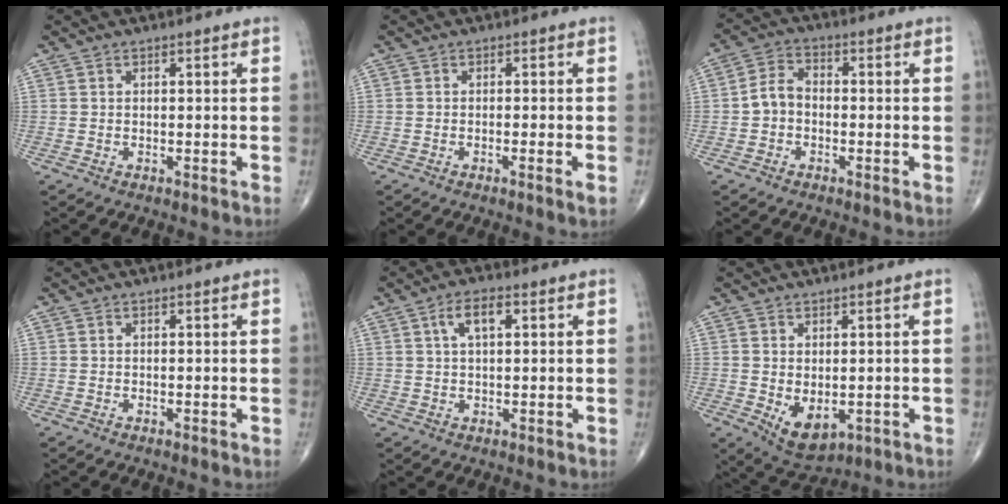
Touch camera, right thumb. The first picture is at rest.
{"total": 2.0, "force": [-0.8, 0.0, 1.8], "torque": [-0.034, -0.005, -0.016]}
{"total": 4.9, "force": [-1.1, 3.7, 3.0], "torque": [-0.044, 0.020, -0.031]}
{"total": 0.0}
{"total": 5.0, "force": [1.8, 2.2, 4.2], "torque": [-0.077, 0.008, 0.032]}
{"total": 6.7, "force": [-1.1, 4.0, 5.3], "torque": [-0.069, -0.009, 0.001]}